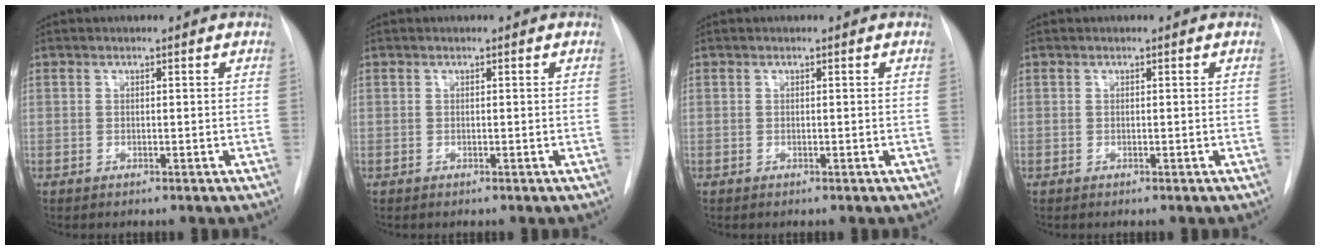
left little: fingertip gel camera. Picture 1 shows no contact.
{"total": 0.0}
{"total": 0.0}
{"total": 0.0}